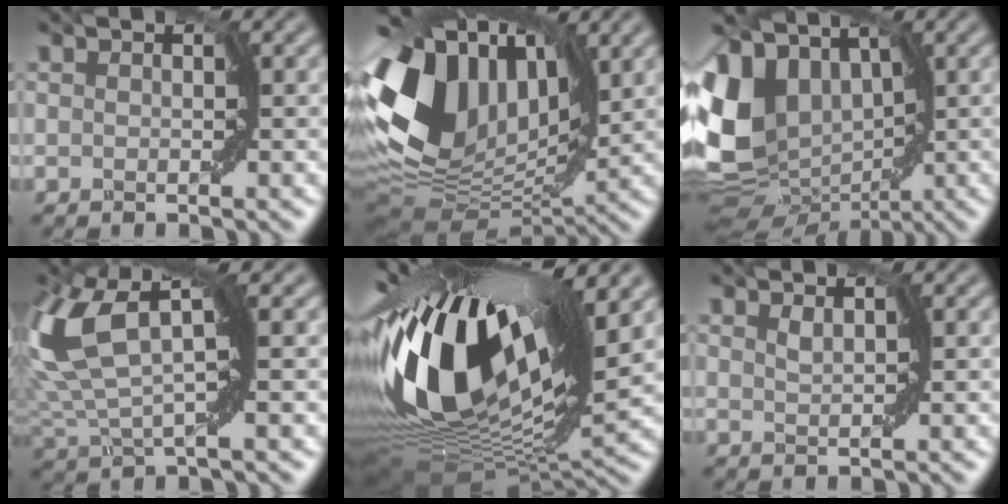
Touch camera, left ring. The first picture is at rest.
{"total": 12.6, "force": [3.2, 8.3, 9.0], "torque": [-0.214, 0.016, 0.062]}
{"total": 12.1, "force": [1.6, 8.9, 8.0], "torque": [-0.198, -0.004, 0.044]}
{"total": 8.6, "force": [2.3, 3.4, 7.6], "torque": [-0.198, 0.010, 0.050]}
{"total": 17.0, "force": [4.1, 7.0, 15.0], "torque": [-0.280, 0.020, 0.057]}
{"total": 0.6, "force": [0.5, -0.3, -0.2], "torque": [-0.011, -0.002, 0.021]}